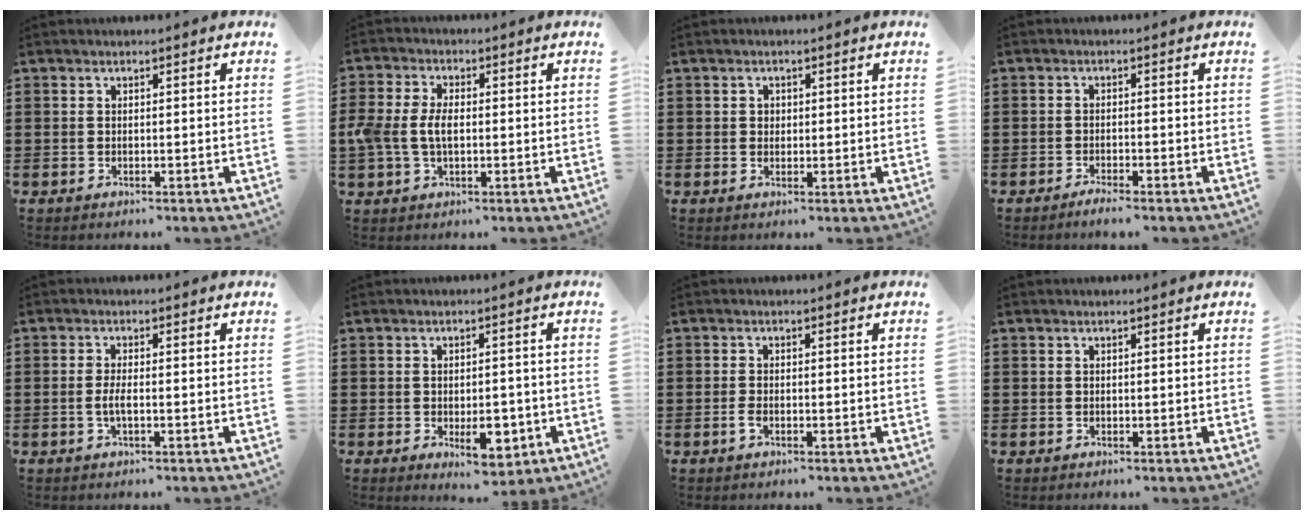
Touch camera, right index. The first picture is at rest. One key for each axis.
{"total": 5.2, "fx": -0.4, "fy": 3.2, "fz": 4.1, "tx": -0.108, "ty": 0.000, "tz": -0.017}
{"total": 1.0, "fx": 0.3, "fy": 0.9, "fz": 0.2, "tx": -0.007, "ty": 0.007, "tz": 0.005}
{"total": 1.5, "fx": -1.4, "fy": 0.1, "fz": 0.5, "tx": -0.011, "ty": 0.000, "tz": -0.026}
{"total": 2.7, "fx": -0.7, "fy": 0.5, "fz": 2.5, "tx": -0.060, "ty": -0.006, "tz": -0.017}
{"total": 6.7, "fx": -2.2, "fy": 3.5, "fz": 5.3, "tx": -0.068, "ty": 0.001, "tz": -0.035}
{"total": 1.3, "fx": -0.6, "fy": 0.6, "fz": 1.0, "tx": -0.037, "ty": -0.004, "tz": -0.017}
{"total": 0.0}